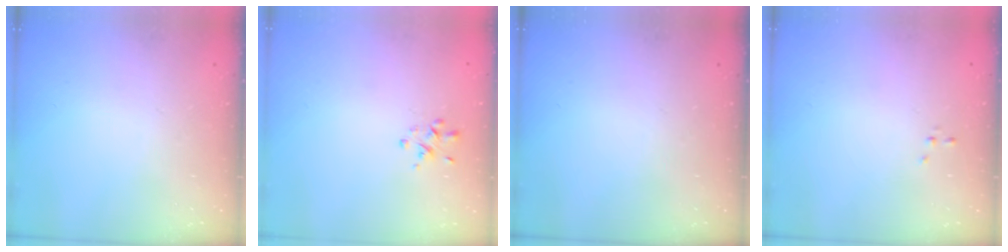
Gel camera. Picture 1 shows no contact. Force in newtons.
{"total": 2.0, "press": 1.9, "slide": 0.6}
{"total": 0.0}
{"total": 0.0}